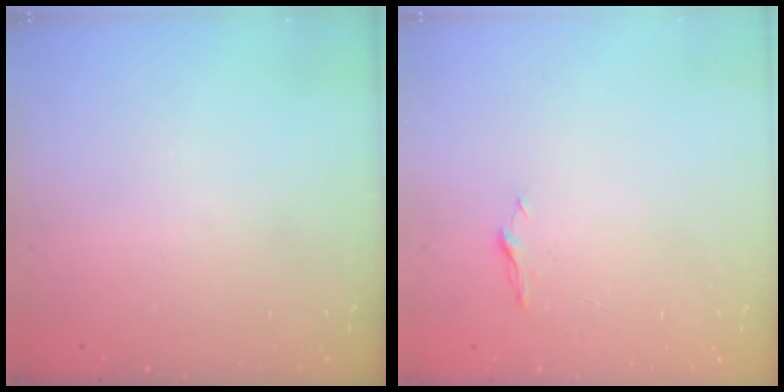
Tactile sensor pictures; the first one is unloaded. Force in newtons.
{"total": 3.7, "press": 3.7, "slide": 0.5}